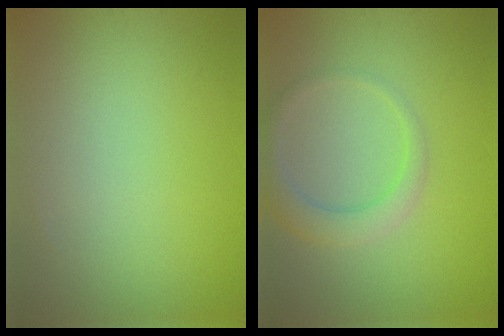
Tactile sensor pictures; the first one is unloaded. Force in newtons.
{"total": 2.9, "press": 2.9, "slide": 0.2}